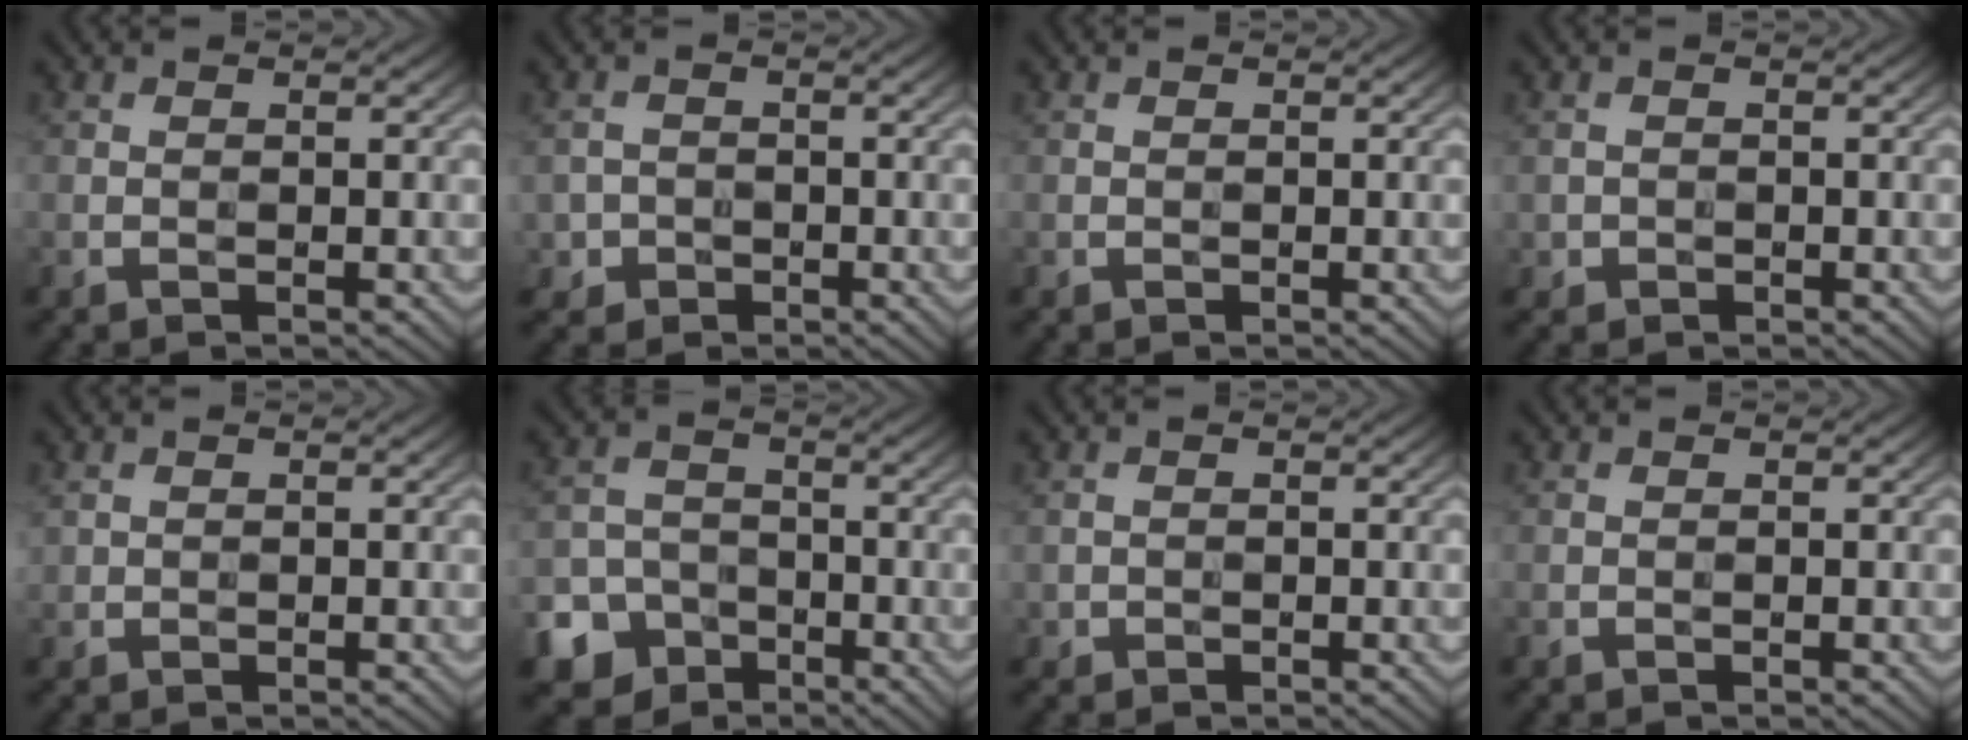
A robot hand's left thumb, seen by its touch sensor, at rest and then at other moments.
{"total": 2.3, "force": [-1.1, 2.0, 0.3], "torque": [-0.001, -0.003, -0.023]}
{"total": 0.0}
{"total": 1.1, "force": [-0.5, 1.0, 0.1], "torque": [0.002, -0.007, -0.011]}
{"total": 1.0, "force": [0.5, 0.8, 0.2], "torque": [-0.006, -0.002, 0.013]}
{"total": 8.7, "force": [-5.3, 6.6, 2.0], "torque": [-0.041, -0.027, -0.113]}
{"total": 0.8, "force": [-0.3, 0.8, 0.1], "torque": [-0.001, -0.007, -0.007]}
{"total": 0.0}